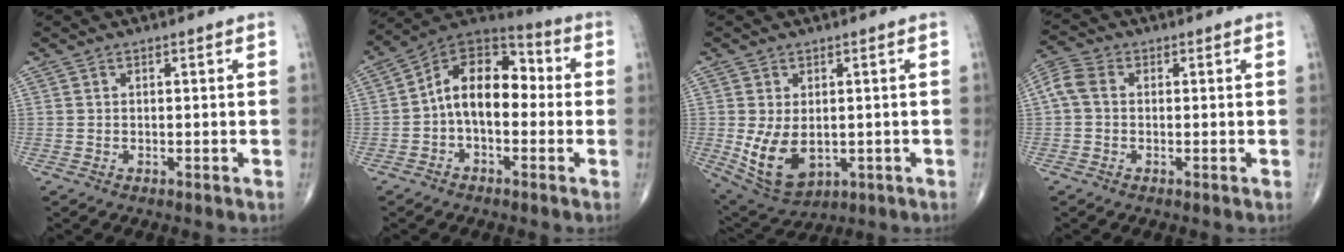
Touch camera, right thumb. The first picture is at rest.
{"total": 13.4, "force": [-0.7, 8.2, 10.5], "torque": [-0.140, 0.044, -0.027]}
{"total": 9.9, "force": [-1.0, 6.3, 7.5], "torque": [-0.130, -0.013, 0.004]}
{"total": 4.7, "force": [0.3, 3.4, 3.2], "torque": [-0.076, 0.016, -0.004]}